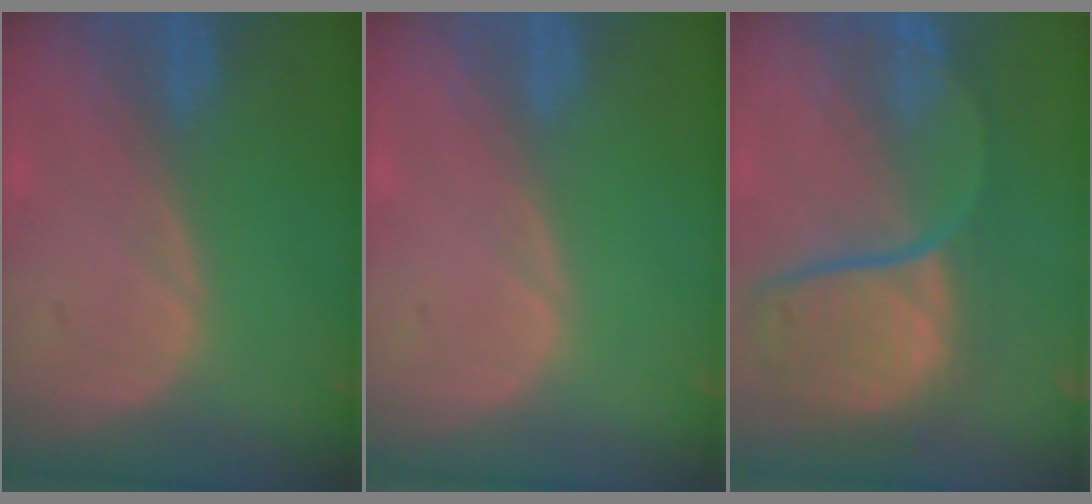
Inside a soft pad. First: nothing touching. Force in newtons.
{"total": 0.0}
{"total": 10.5, "press": 9.6, "slide": 4.1}